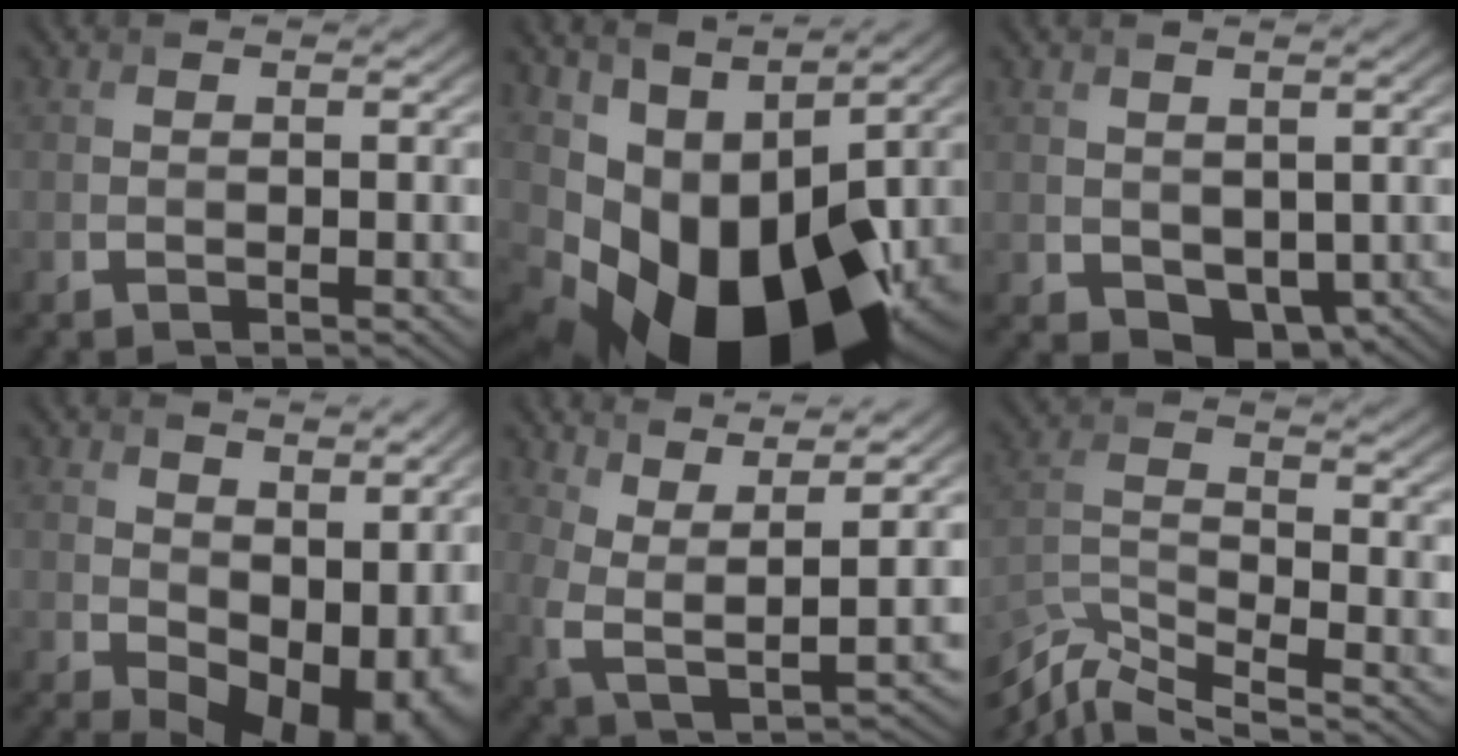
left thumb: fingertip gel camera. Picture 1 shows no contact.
{"total": 17.1, "force": [-2.3, 11.2, 12.7], "torque": [-0.202, -0.021, -0.004]}
{"total": 3.1, "force": [0.2, 2.5, 1.8], "torque": [-0.038, -0.010, 0.006]}
{"total": 13.5, "force": [1.7, 9.1, 9.8], "torque": [-0.116, -0.028, 0.072]}
{"total": 7.7, "force": [4.8, 2.7, 5.5], "torque": [-0.125, -0.002, 0.092]}
{"total": 8.8, "force": [-7.4, 2.0, 4.4], "torque": [-0.098, -0.012, -0.154]}